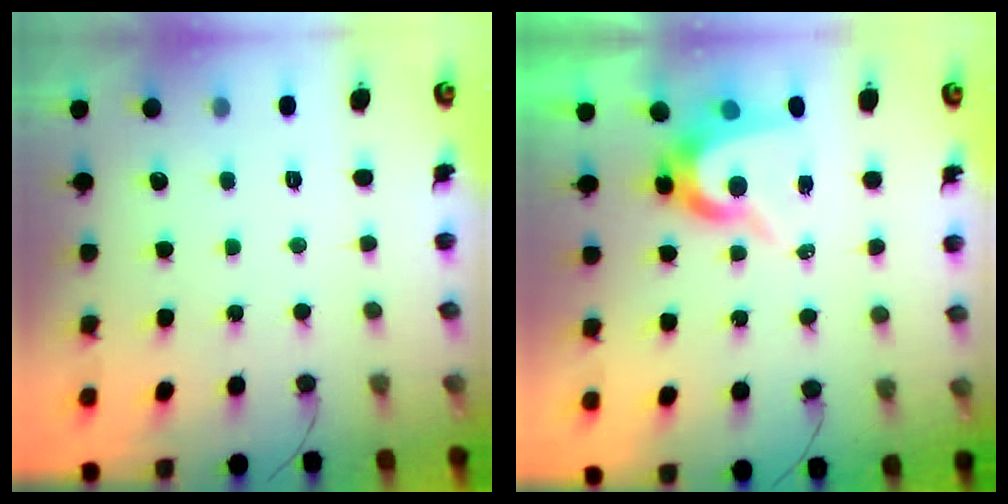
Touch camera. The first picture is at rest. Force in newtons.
{"total": 9.2, "press": 9.2, "slide": 0.6}